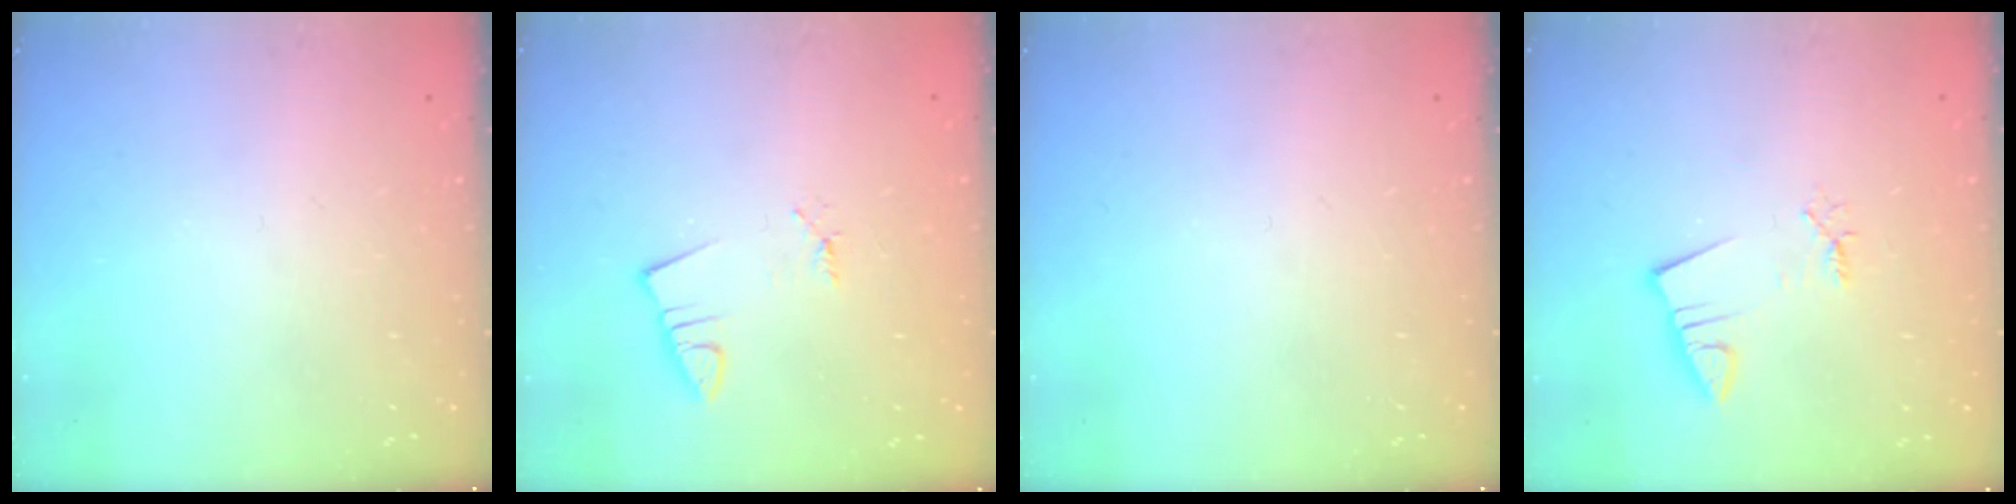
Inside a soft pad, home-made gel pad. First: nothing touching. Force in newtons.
{"total": 0.9, "press": 0.9, "slide": 0.1}
{"total": 0.0}
{"total": 2.4, "press": 2.4, "slide": 0.3}